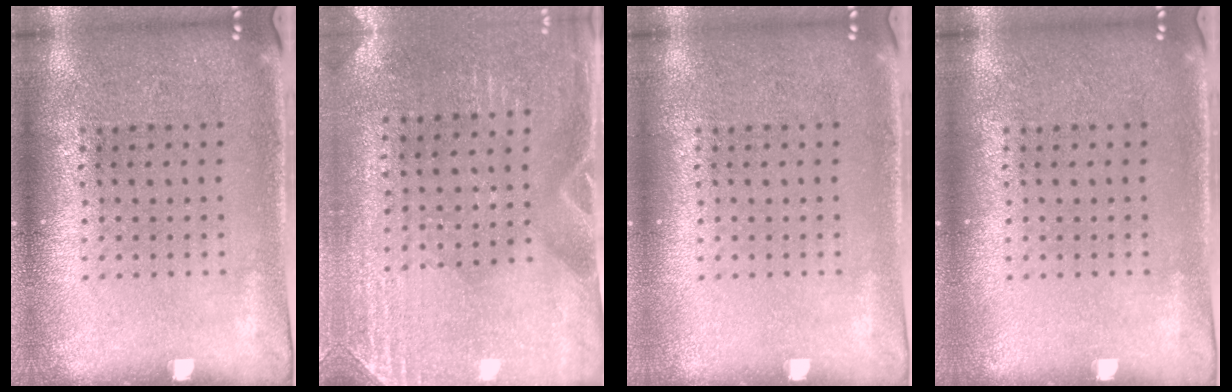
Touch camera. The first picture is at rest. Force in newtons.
{"total": 2.9, "press": 2.6, "slide": 1.1}
{"total": 0.0}
{"total": 0.0}